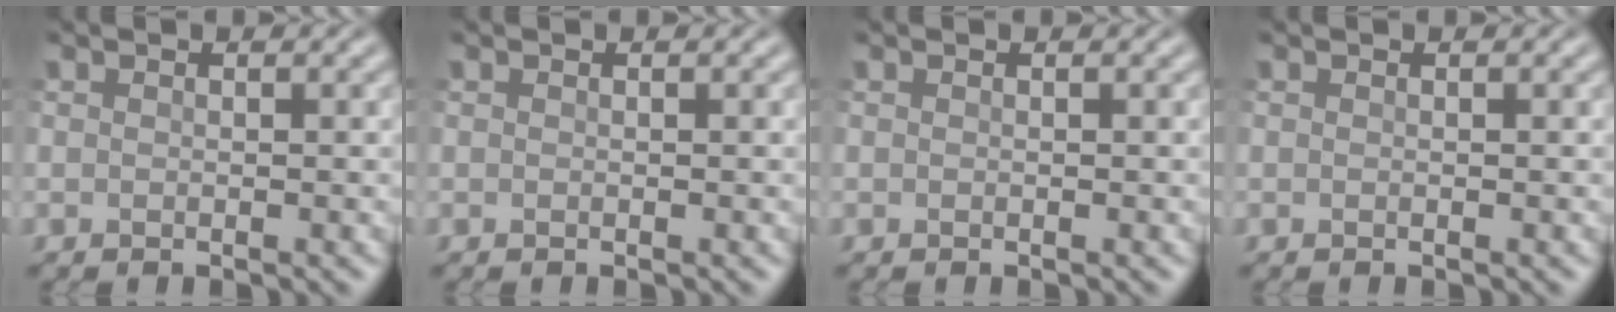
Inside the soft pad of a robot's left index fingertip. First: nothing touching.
{"total": 0.0}
{"total": 0.0}
{"total": 0.0}